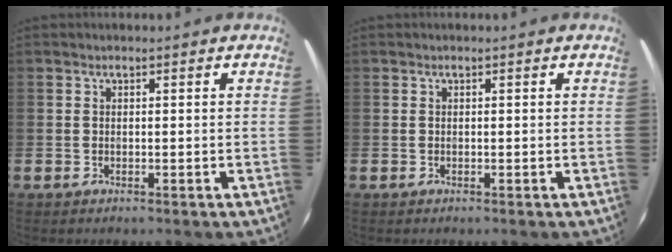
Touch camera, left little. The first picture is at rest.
{"total": 0.0}